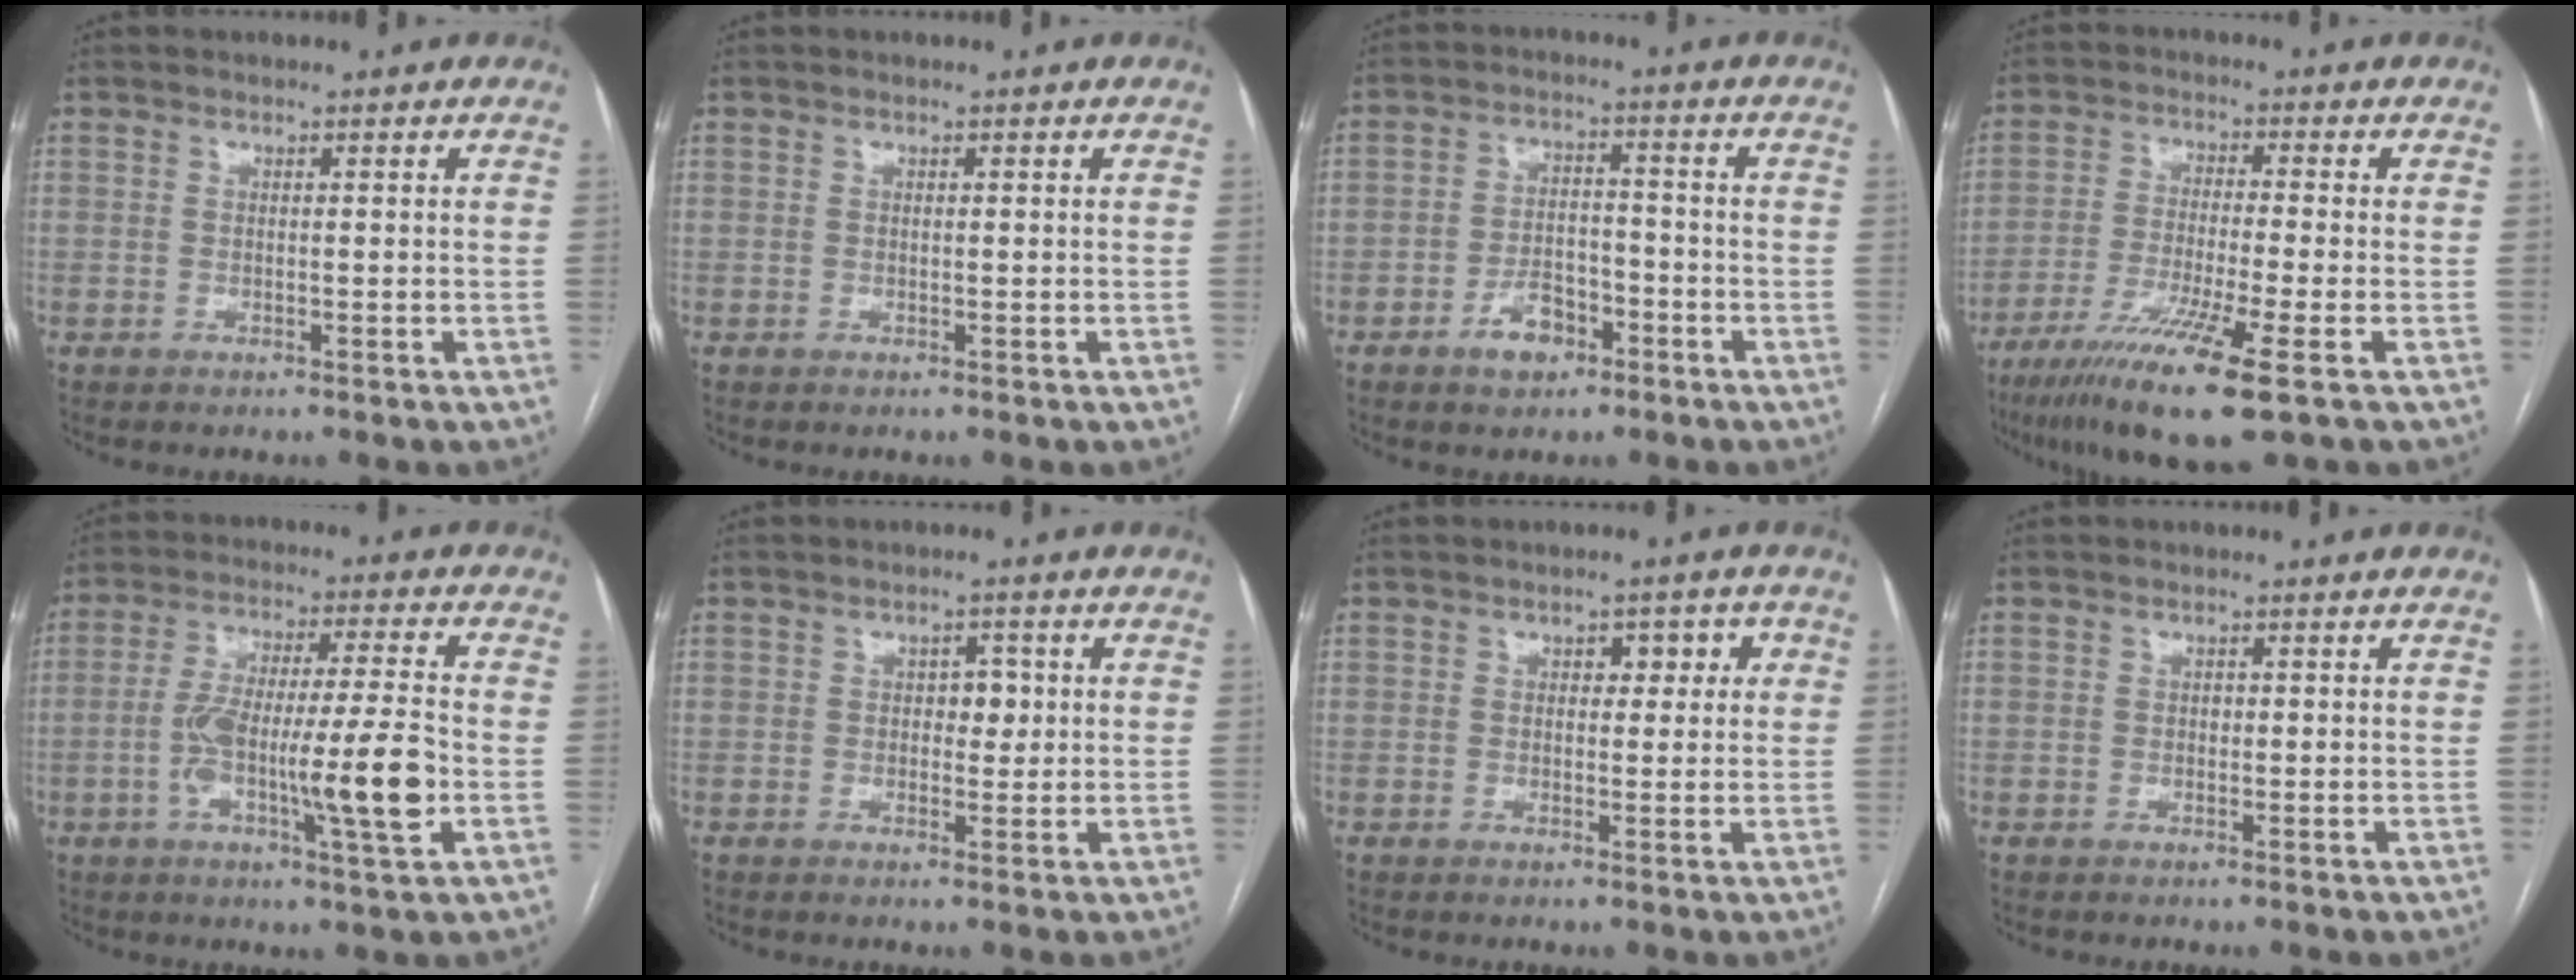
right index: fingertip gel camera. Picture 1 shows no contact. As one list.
[{"total": 0.0}, {"total": 5.8, "force": [-3.4, 3.4, 3.2], "torque": [-0.060, 0.014, -0.053]}, {"total": 12.5, "force": [-7.2, -0.3, 10.3], "torque": [-0.198, -0.035, -0.126]}, {"total": 13.6, "force": [-3.2, 0.8, 13.2], "torque": [-0.234, 0.005, -0.056]}, {"total": 2.8, "force": [0.4, 1.8, 2.1], "torque": [-0.025, 0.007, 0.005]}, {"total": 3.6, "force": [1.1, 2.1, 2.7], "torque": [-0.028, 0.016, 0.013]}, {"total": 0.6, "force": [0.0, 0.4, 0.3], "torque": [-0.004, 0.002, -0.001]}]